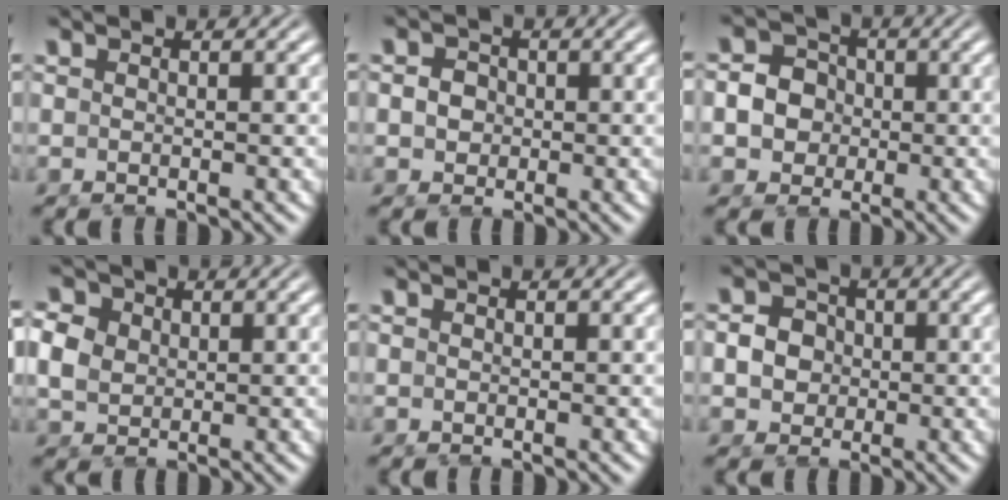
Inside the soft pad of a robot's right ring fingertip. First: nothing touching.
{"total": 1.7, "force": [0.0, 1.6, 0.6], "torque": [-0.019, -0.014, 0.007]}
{"total": 6.6, "force": [-0.3, 6.2, 2.2], "torque": [-0.068, -0.025, -0.002]}
{"total": 4.3, "force": [1.0, 3.7, 2.0], "torque": [-0.053, -0.009, 0.024]}
{"total": 0.0}
{"total": 4.2, "force": [0.1, 3.9, 1.5], "torque": [-0.043, -0.021, 0.009]}